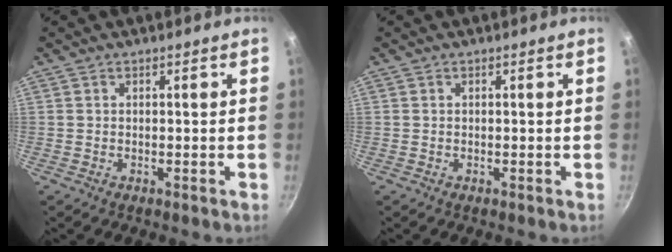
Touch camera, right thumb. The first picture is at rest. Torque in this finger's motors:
{"motor_torque": [-0.32, 0.11, 0.12, 0.12, 0.00]}